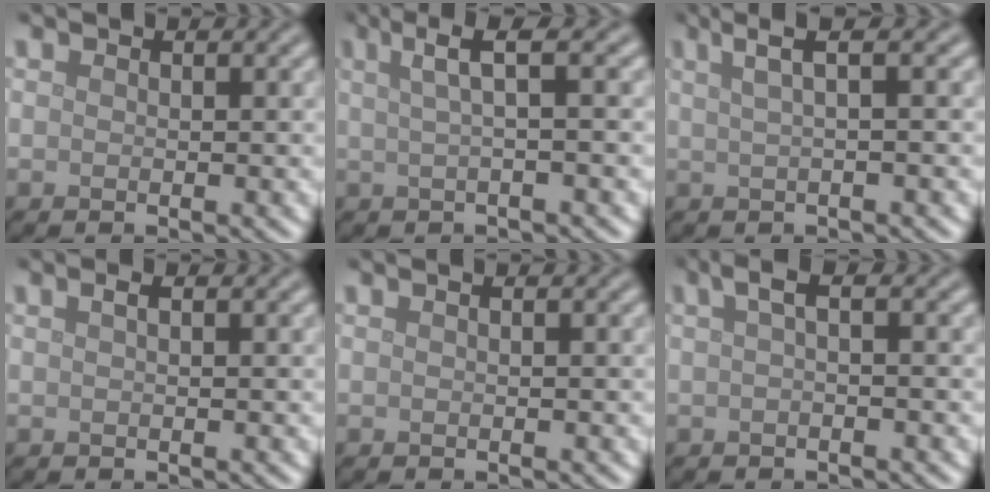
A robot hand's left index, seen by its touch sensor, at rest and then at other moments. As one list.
[{"total": 3.3, "force": [1.0, 0.7, 3.1], "torque": [-0.046, 0.009, 0.017]}, {"total": 3.1, "force": [1.4, 0.7, 2.7], "torque": [-0.036, 0.010, 0.021]}, {"total": 0.8, "force": [0.3, 0.2, 0.7], "torque": [-0.013, 0.006, 0.006]}, {"total": 0.5, "force": [0.2, 0.2, 0.5], "torque": [-0.007, 0.002, -0.002]}, {"total": 1.9, "force": [0.3, 0.5, 1.8], "torque": [-0.032, 0.009, 0.004]}]